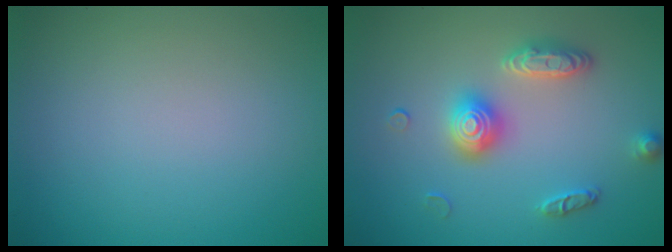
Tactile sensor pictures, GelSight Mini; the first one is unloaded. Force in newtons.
{"total": 3.2, "press": 3.2, "slide": 0.4}